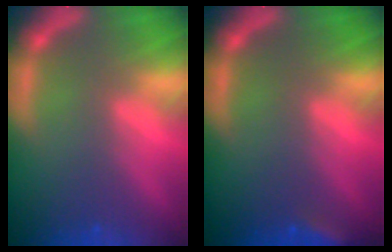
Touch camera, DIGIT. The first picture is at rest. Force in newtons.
{"total": 2.4}